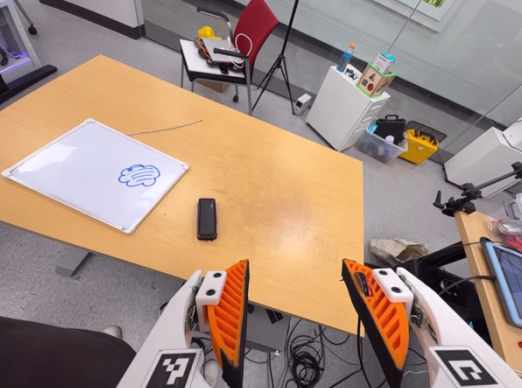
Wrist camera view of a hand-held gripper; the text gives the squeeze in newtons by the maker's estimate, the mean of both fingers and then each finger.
{"total": 0.0}